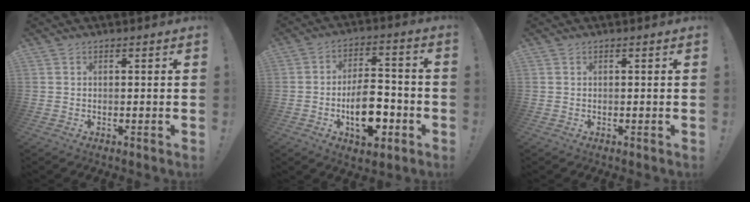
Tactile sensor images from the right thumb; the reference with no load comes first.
{"total": 14.5, "force": [-4.5, 8.1, 11.2], "torque": [-0.177, 0.022, -0.072]}
{"total": 0.0}